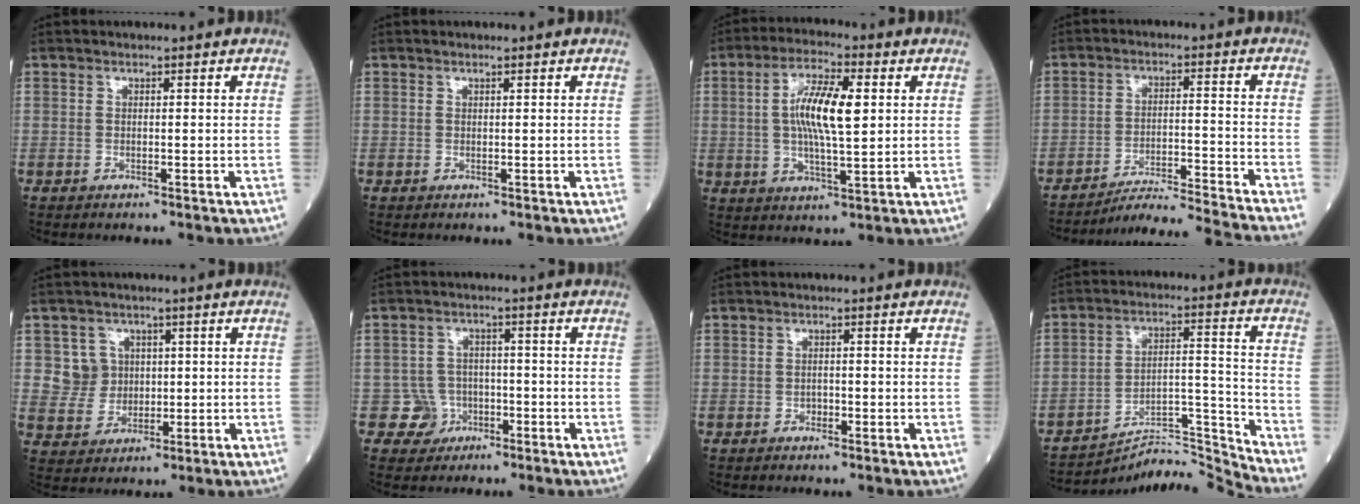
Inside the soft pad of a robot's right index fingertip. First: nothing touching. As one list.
[{"total": 0.0}, {"total": 10.1, "force": [1.6, 2.2, 9.7], "torque": [-0.185, 0.007, 0.029]}, {"total": 13.6, "force": [-12.7, -3.1, 3.5], "torque": [-0.035, -0.019, -0.199]}, {"total": 5.3, "force": [1.3, 5.1, 0.5], "torque": [-0.006, 0.014, 0.028]}, {"total": 3.9, "force": [-1.6, 3.5, -0.5], "torque": [0.016, 0.017, -0.026]}, {"total": 0.8, "force": [-0.5, 0.6, 0.3], "torque": [-0.002, 0.003, -0.011]}, {"total": 11.8, "force": [-11.3, -3.1, -0.8], "torque": [0.016, 0.052, -0.190]}]